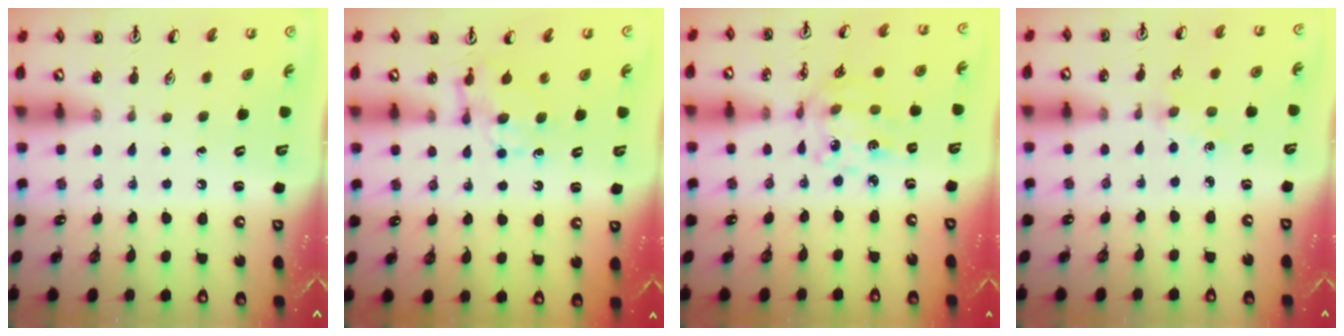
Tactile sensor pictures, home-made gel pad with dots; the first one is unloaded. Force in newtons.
{"total": 6.0, "press": 6.0, "slide": 0.5}
{"total": 9.0, "press": 8.6, "slide": 2.8}
{"total": 1.6, "press": 1.6, "slide": 0.3}